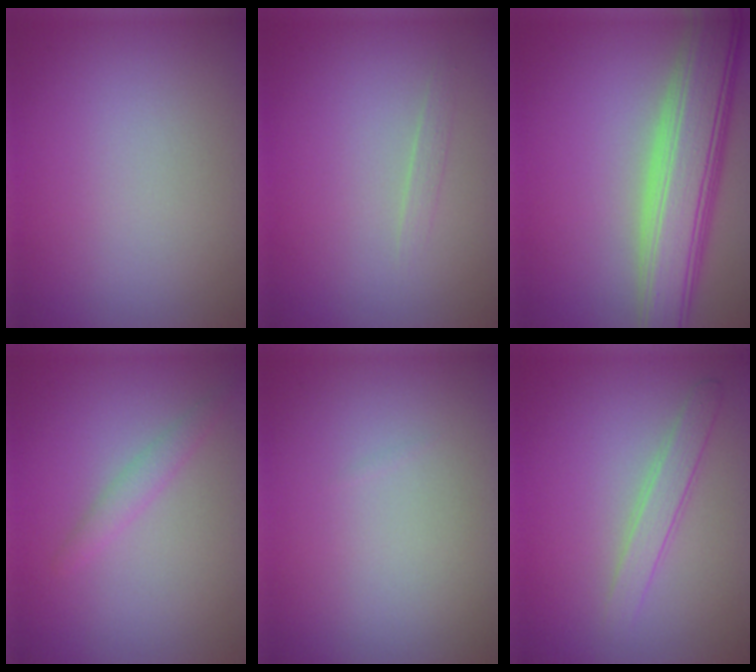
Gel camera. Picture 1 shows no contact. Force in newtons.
{"total": 0.7, "press": 0.7, "slide": 0.1}
{"total": 8.5, "press": 8.5, "slide": 0.6}
{"total": 1.5, "press": 1.5, "slide": 0.1}
{"total": 0.0}
{"total": 2.1, "press": 2.1, "slide": 0.0}